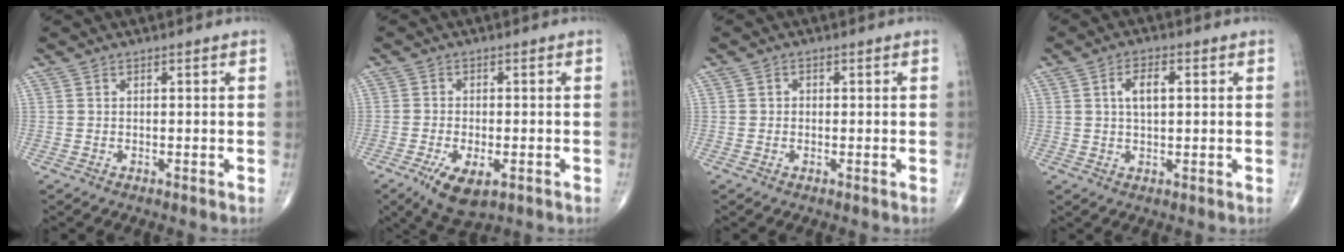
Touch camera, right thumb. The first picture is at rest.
{"total": 7.7, "force": [-3.4, 3.5, 5.9], "torque": [-0.103, -0.004, -0.052]}
{"total": 1.0, "force": [0.0, 0.9, 0.3], "torque": [0.001, 0.003, -0.004]}
{"total": 5.0, "force": [1.2, 2.3, 4.2], "torque": [-0.076, 0.004, 0.020]}